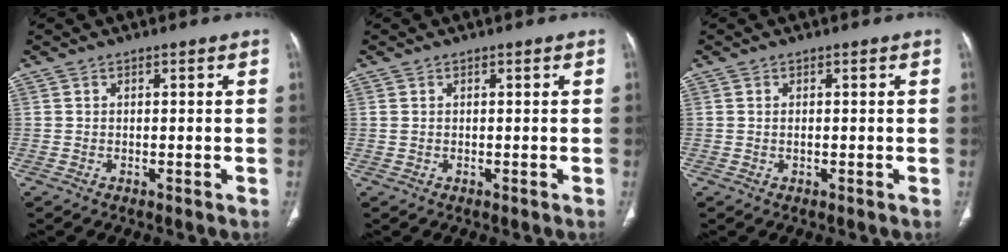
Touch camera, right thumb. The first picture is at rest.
{"total": 0.6, "force": [0.2, 0.4, 0.4], "torque": [-0.010, 0.009, 0.008]}
{"total": 0.7, "force": [0.0, 0.3, 0.6], "torque": [-0.015, 0.005, 0.003]}